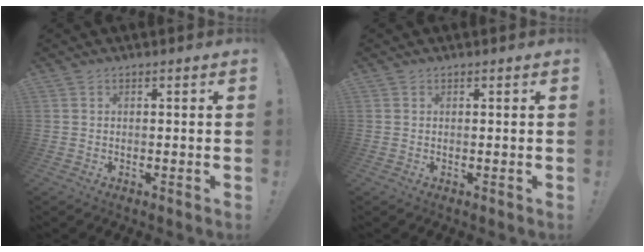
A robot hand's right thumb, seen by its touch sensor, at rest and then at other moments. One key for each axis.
{"total": 0.0}